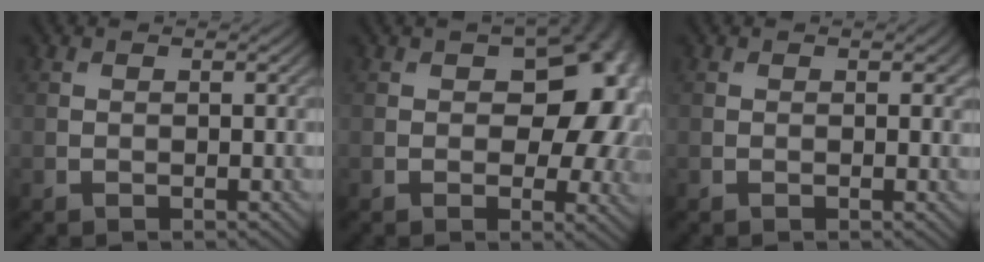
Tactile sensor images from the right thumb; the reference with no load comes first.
{"total": 11.9, "force": [1.2, 7.5, 9.2], "torque": [-0.104, -0.016, 0.028]}
{"total": 0.0}